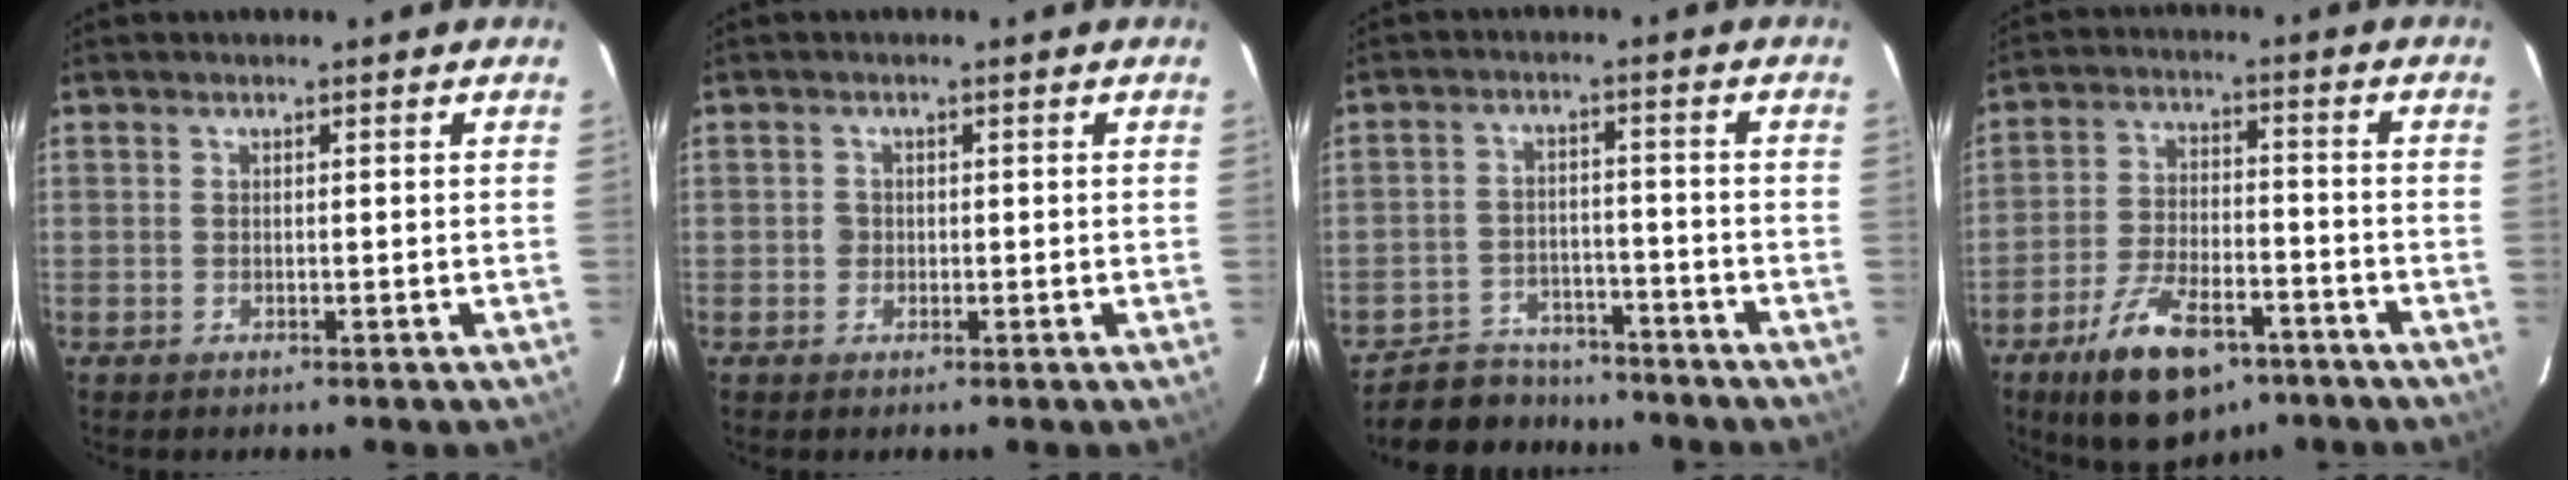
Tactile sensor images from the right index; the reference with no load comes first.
{"total": 1.3, "force": [-0.3, 1.3, 0.1], "torque": [-0.001, 0.002, -0.003]}
{"total": 10.9, "force": [-9.5, 5.0, 2.0], "torque": [-0.065, 0.018, -0.136]}
{"total": 14.7, "force": [-9.2, 6.6, 9.4], "torque": [-0.189, -0.011, -0.152]}